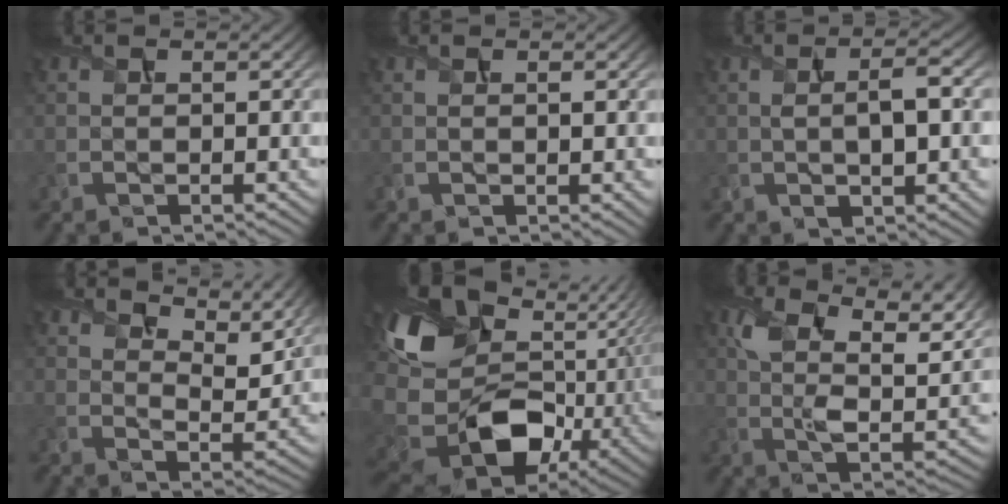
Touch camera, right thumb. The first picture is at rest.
{"total": 1.2, "force": [0.3, 0.3, 1.1], "torque": [-0.018, -0.002, 0.008]}
{"total": 6.2, "force": [0.1, 2.4, 5.7], "torque": [-0.101, -0.003, 0.005]}
{"total": 9.4, "force": [7.4, 3.6, 4.4], "torque": [-0.094, -0.013, 0.108]}
{"total": 18.1, "force": [-1.4, 13.1, 12.4], "torque": [-0.262, -0.028, -0.013]}
{"total": 12.4, "force": [6.0, 5.9, 9.1], "torque": [-0.185, -0.011, 0.107]}